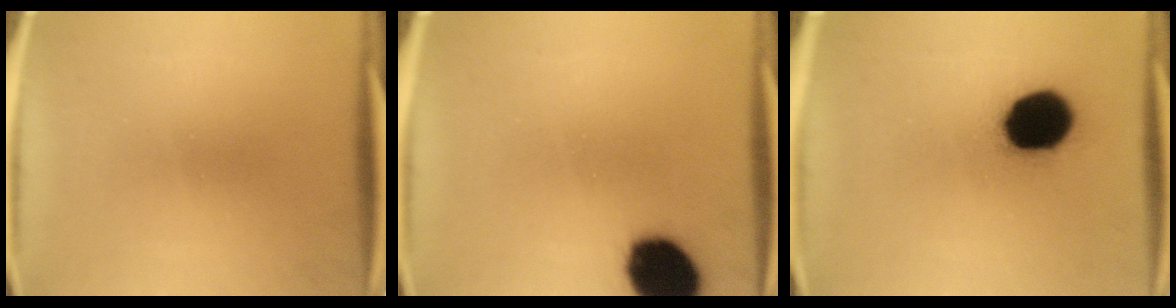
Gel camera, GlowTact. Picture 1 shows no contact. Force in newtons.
{"total": 15.0}
{"total": 18.0}